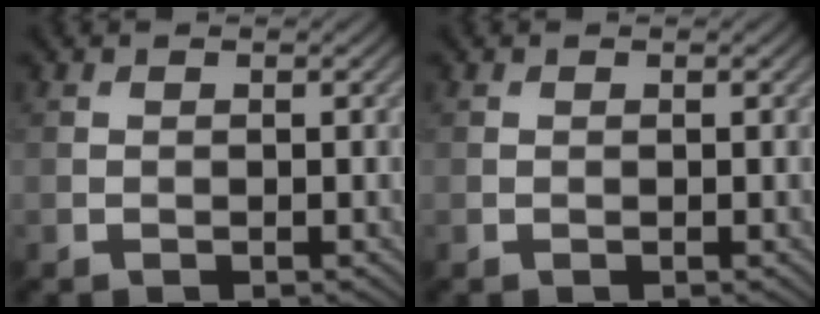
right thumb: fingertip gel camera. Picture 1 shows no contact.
{"total": 0.0}